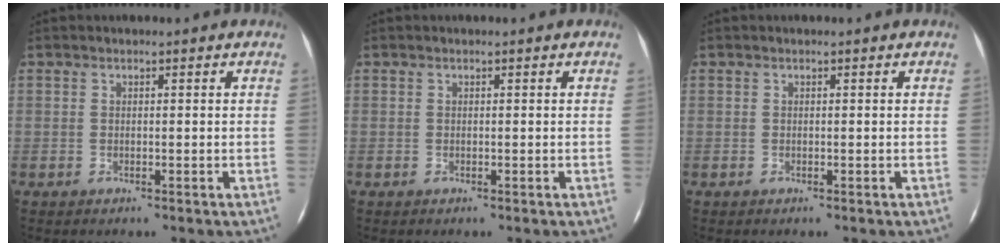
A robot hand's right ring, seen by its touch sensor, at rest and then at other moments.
{"total": 0.0}
{"total": 0.0}